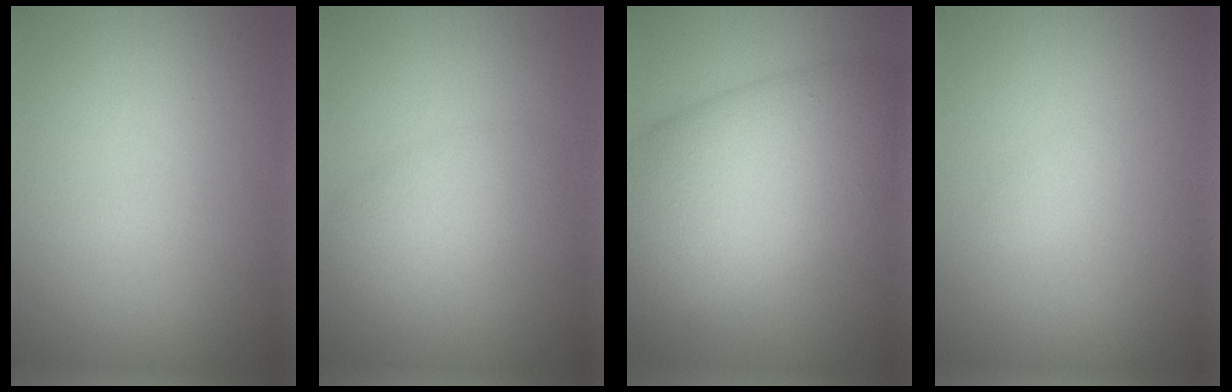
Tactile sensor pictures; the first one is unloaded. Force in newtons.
{"total": 2.7, "press": 2.7, "slide": 0.1}
{"total": 11.6, "press": 11.6, "slide": 0.3}
{"total": 0.7, "press": 0.7, "slide": 0.1}